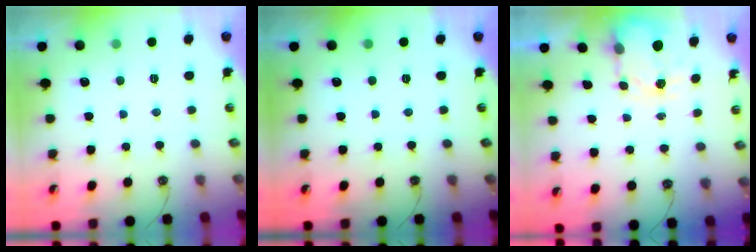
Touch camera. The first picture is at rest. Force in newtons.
{"total": 0.0}
{"total": 3.6, "press": 3.5, "slide": 0.5}